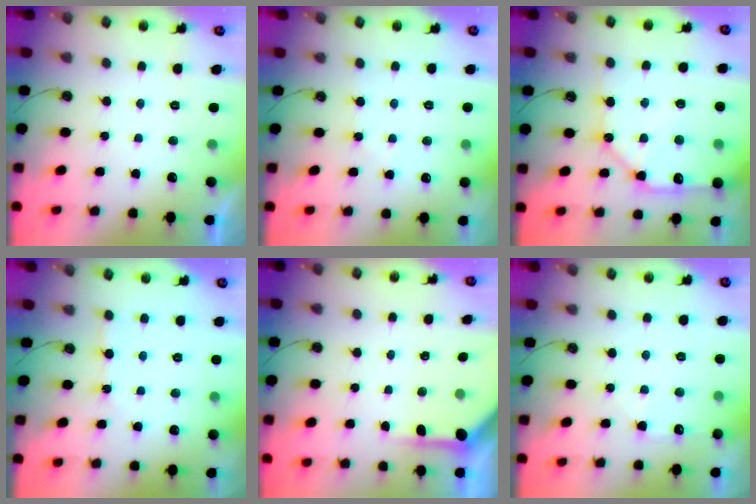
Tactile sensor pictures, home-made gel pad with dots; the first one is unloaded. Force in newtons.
{"total": 2.4, "press": 2.3, "slide": 0.4}
{"total": 14.6, "press": 14.4, "slide": 2.2}
{"total": 3.5, "press": 3.4, "slide": 0.5}
{"total": 4.1, "press": 4.1, "slide": 0.3}
{"total": 5.4, "press": 5.4, "slide": 0.6}